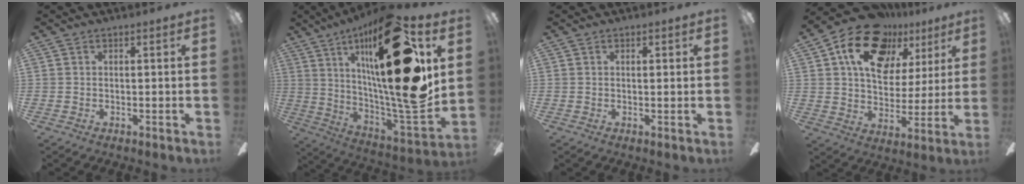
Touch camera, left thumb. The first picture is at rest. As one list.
[{"total": 30.2, "force": [10.3, 7.4, 27.4], "torque": [-0.471, -0.067, 0.158]}, {"total": 1.1, "force": [0.1, 0.4, 1.0], "torque": [-0.012, 0.000, -0.002]}, {"total": 18.5, "force": [10.4, 11.8, 9.9], "torque": [-0.168, -0.040, 0.187]}]